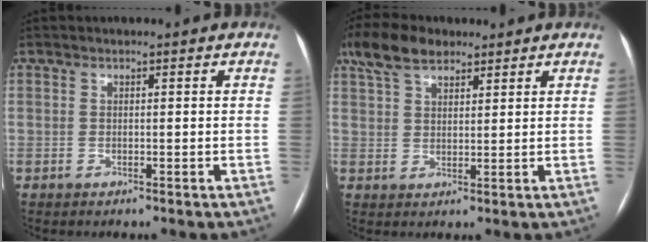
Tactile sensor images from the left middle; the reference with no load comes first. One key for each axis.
{"total": 7.6, "fx": 5.4, "fy": 3.3, "fz": 4.1, "tx": -0.089, "ty": 0.028, "tz": 0.104}